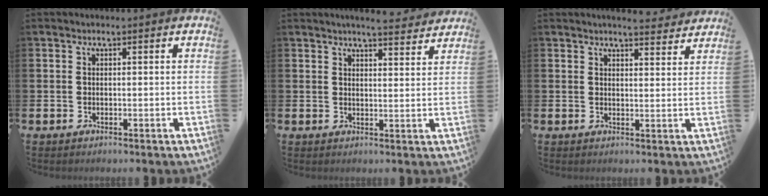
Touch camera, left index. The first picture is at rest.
{"total": 4.5, "force": [4.4, 0.1, 1.0], "torque": [-0.019, -0.024, 0.078]}
{"total": 3.8, "force": [3.8, 0.2, 0.4], "torque": [-0.007, -0.022, 0.067]}